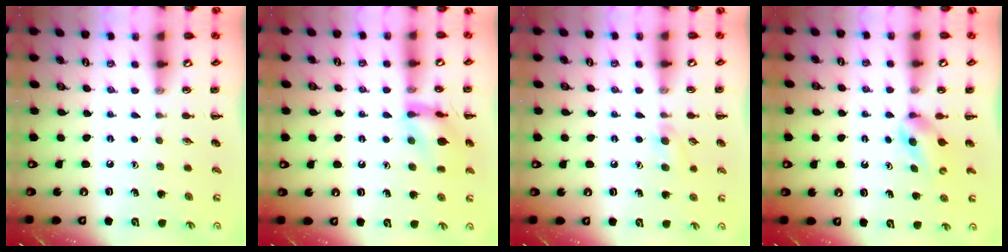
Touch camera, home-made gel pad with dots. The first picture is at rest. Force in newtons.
{"total": 11.8, "press": 11.8, "slide": 1.0}
{"total": 6.1, "press": 5.7, "slide": 2.0}
{"total": 2.8, "press": 2.5, "slide": 1.3}